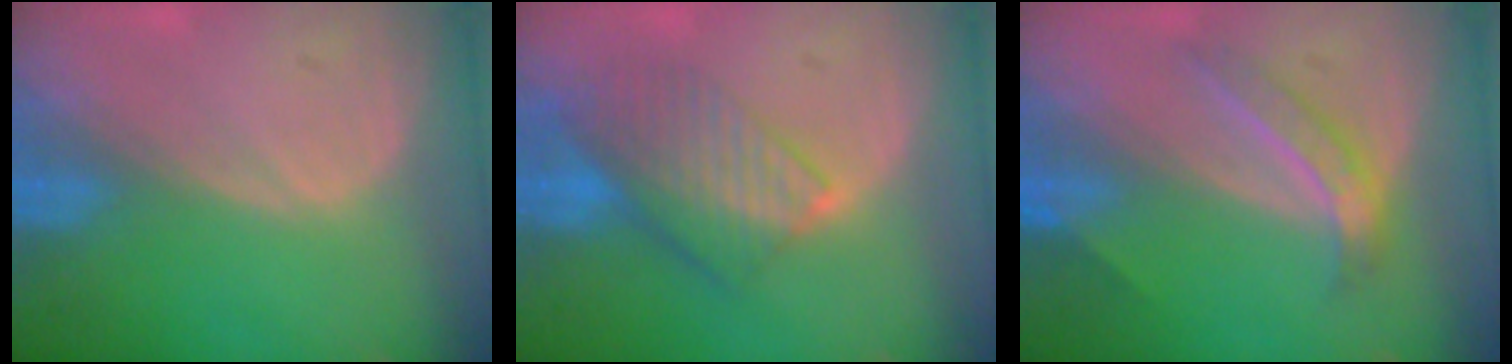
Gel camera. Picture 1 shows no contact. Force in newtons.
{"total": 8.4, "press": 7.2, "slide": 4.2}
{"total": 5.0, "press": 4.6, "slide": 2.0}